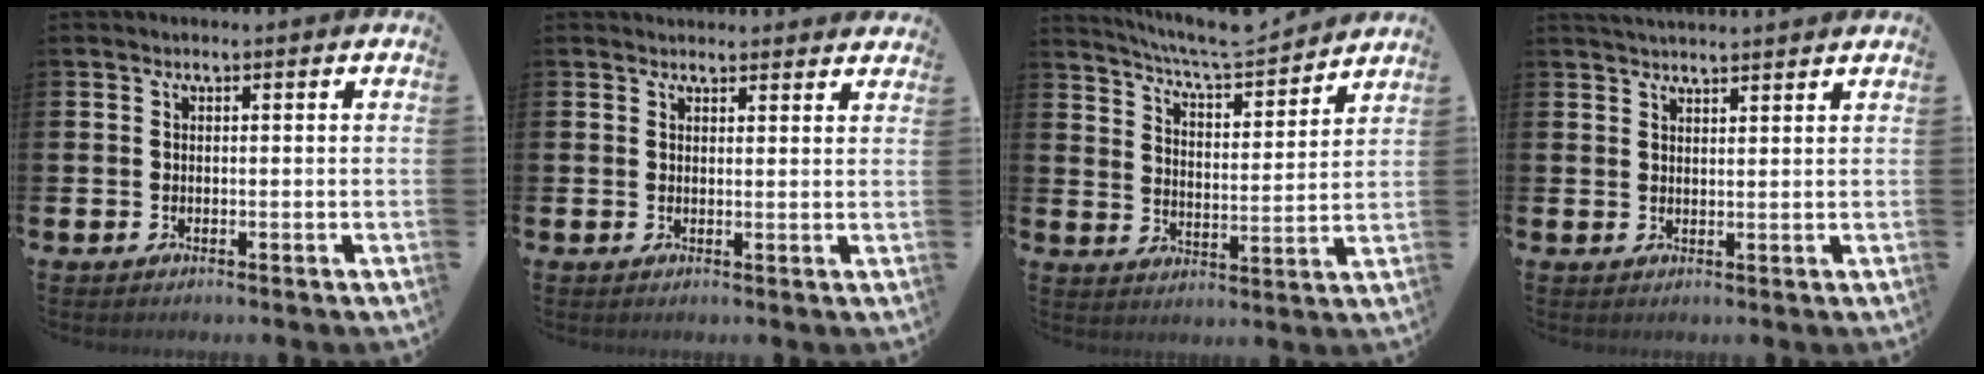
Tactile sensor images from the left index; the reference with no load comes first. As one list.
[{"total": 2.0, "force": [2.0, 0.4, -0.2], "torque": [0.014, -0.011, 0.034]}, {"total": 6.8, "force": [6.6, 0.4, 1.6], "torque": [-0.059, -0.051, 0.114]}, {"total": 2.8, "force": [2.8, -0.1, 0.1], "torque": [-0.002, -0.014, 0.049]}]